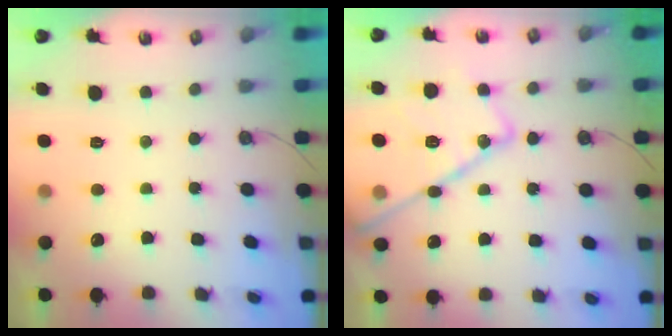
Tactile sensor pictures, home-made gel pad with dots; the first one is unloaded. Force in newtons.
{"total": 22.0, "press": 21.9, "slide": 1.9}